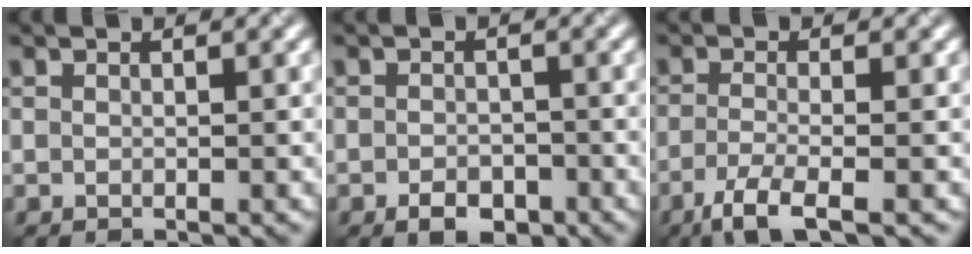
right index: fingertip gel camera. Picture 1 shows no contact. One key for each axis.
{"total": 2.6, "fx": -1.4, "fy": 1.7, "fz": 1.5, "tx": -0.019, "ty": 0.000, "tz": -0.027}
{"total": 3.6, "fx": -1.9, "fy": 0.7, "fz": 2.9, "tx": -0.060, "ty": -0.007, "tz": -0.050}